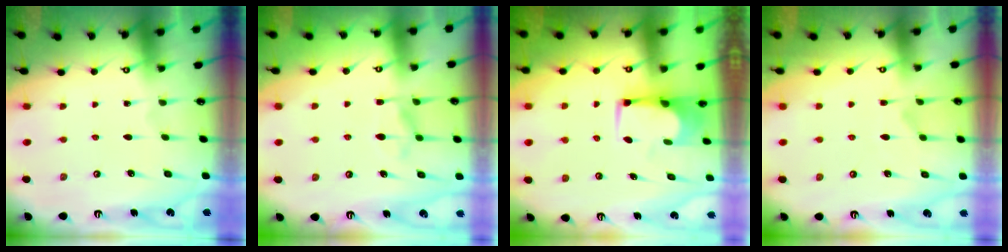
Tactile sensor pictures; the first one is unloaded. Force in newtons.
{"total": 2.1, "press": 1.4, "slide": 1.5}
{"total": 1.7, "press": 1.7, "slide": 0.3}
{"total": 3.7, "press": 3.5, "slide": 1.2}